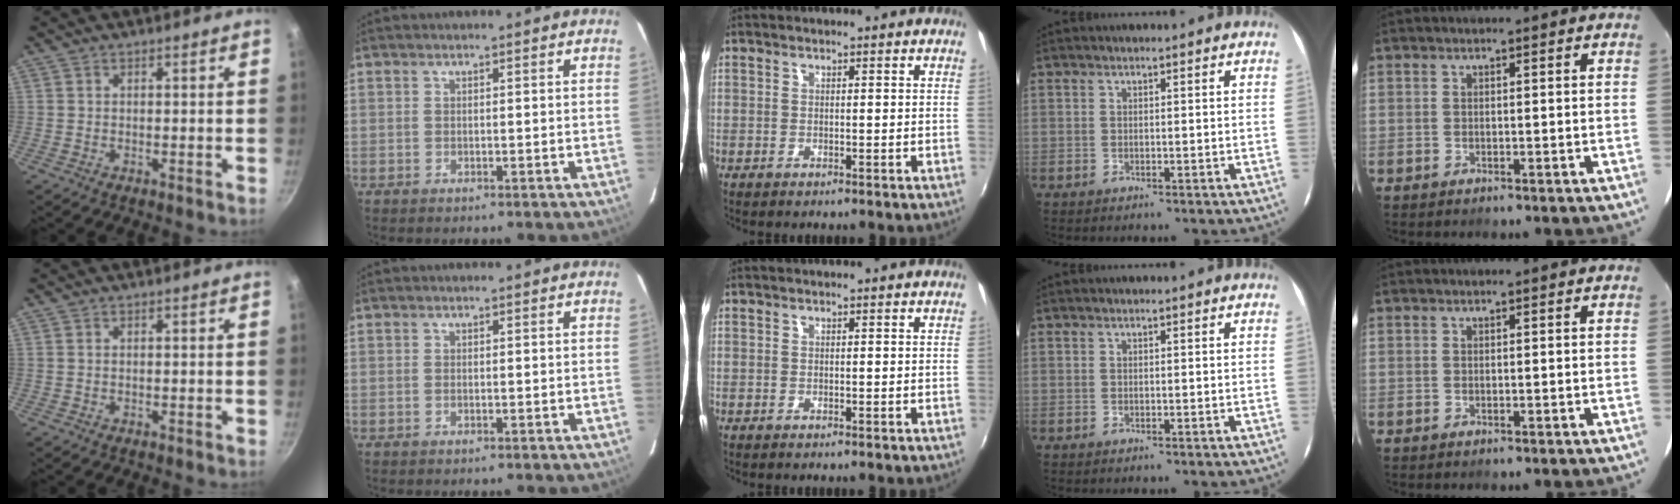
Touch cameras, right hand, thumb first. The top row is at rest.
{}